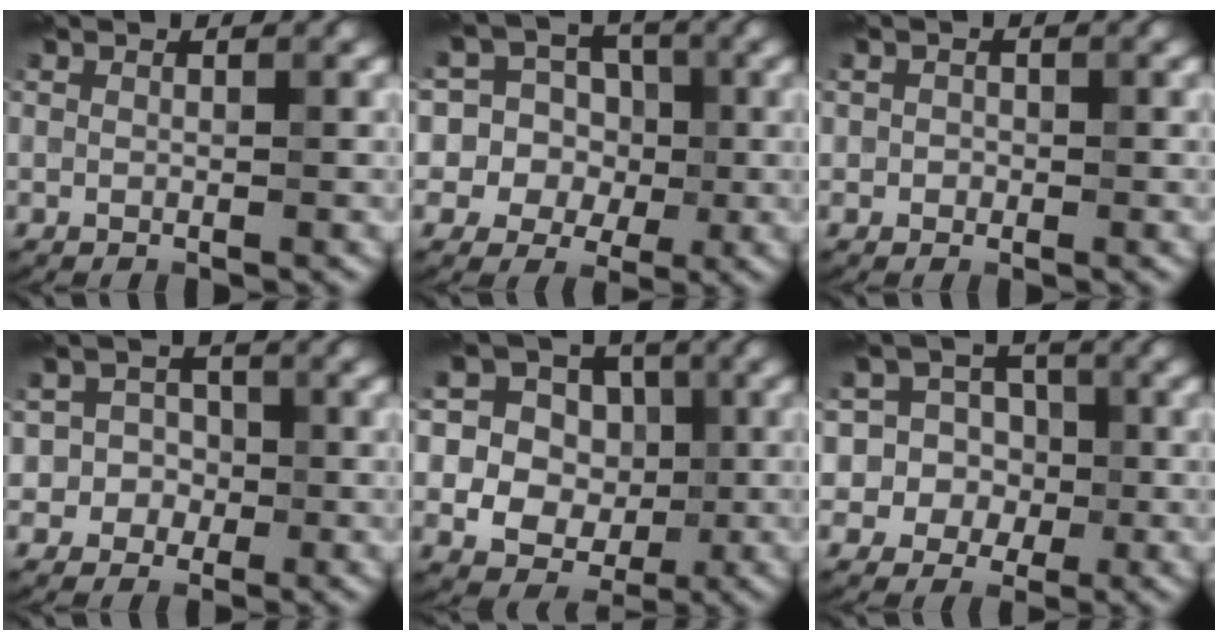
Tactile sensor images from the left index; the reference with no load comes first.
{"total": 10.6, "force": [0.3, 10.2, 2.8], "torque": [-0.089, 0.033, -0.008]}
{"total": 0.9, "force": [0.0, 0.9, 0.2], "torque": [0.002, 0.000, -0.003]}
{"total": 3.1, "force": [-0.9, 2.9, 0.3], "torque": [0.019, 0.009, -0.030]}
{"total": 11.5, "force": [1.4, 10.4, 4.7], "torque": [-0.132, 0.043, 0.002]}
{"total": 8.4, "force": [-0.8, 8.2, 1.6], "torque": [-0.039, 0.024, -0.039]}